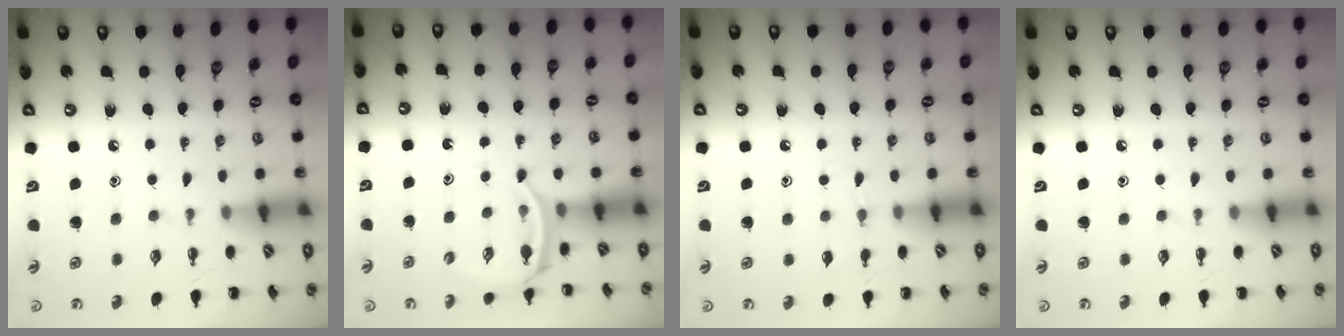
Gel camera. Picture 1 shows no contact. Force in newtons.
{"total": 4.0, "press": 3.8, "slide": 1.3}
{"total": 4.0, "press": 3.8, "slide": 1.4}
{"total": 0.0}